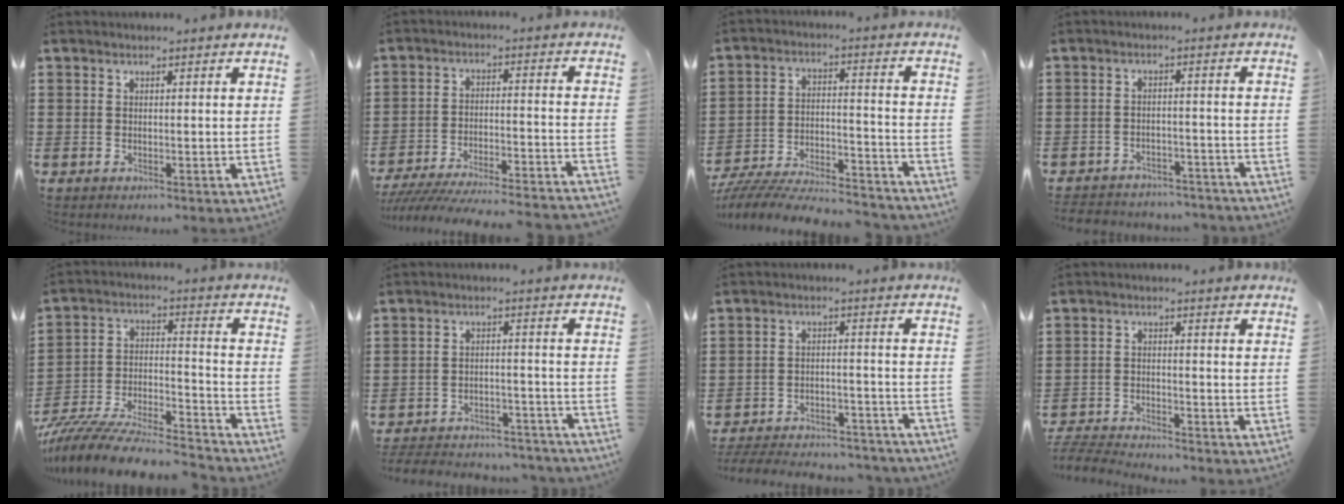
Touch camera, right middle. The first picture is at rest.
{"total": 6.4, "force": [-6.1, 0.1, 1.8], "torque": [-0.037, -0.004, -0.122]}
{"total": 7.4, "force": [-7.1, 0.7, 1.7], "torque": [-0.029, 0.005, -0.142]}
{"total": 3.5, "force": [-3.5, 0.5, -0.1], "torque": [-0.004, 0.003, -0.075]}
{"total": 10.3, "force": [-9.5, 1.1, 3.8], "torque": [-0.071, 0.008, -0.191]}
{"total": 5.1, "force": [-5.0, 0.7, 0.5], "torque": [-0.013, 0.008, -0.105]}
{"total": 5.6, "force": [-5.4, 0.7, 0.9], "torque": [-0.025, 0.007, -0.113]}
{"total": 4.2, "force": [-4.2, 0.5, 0.5], "torque": [-0.023, -0.003, -0.090]}